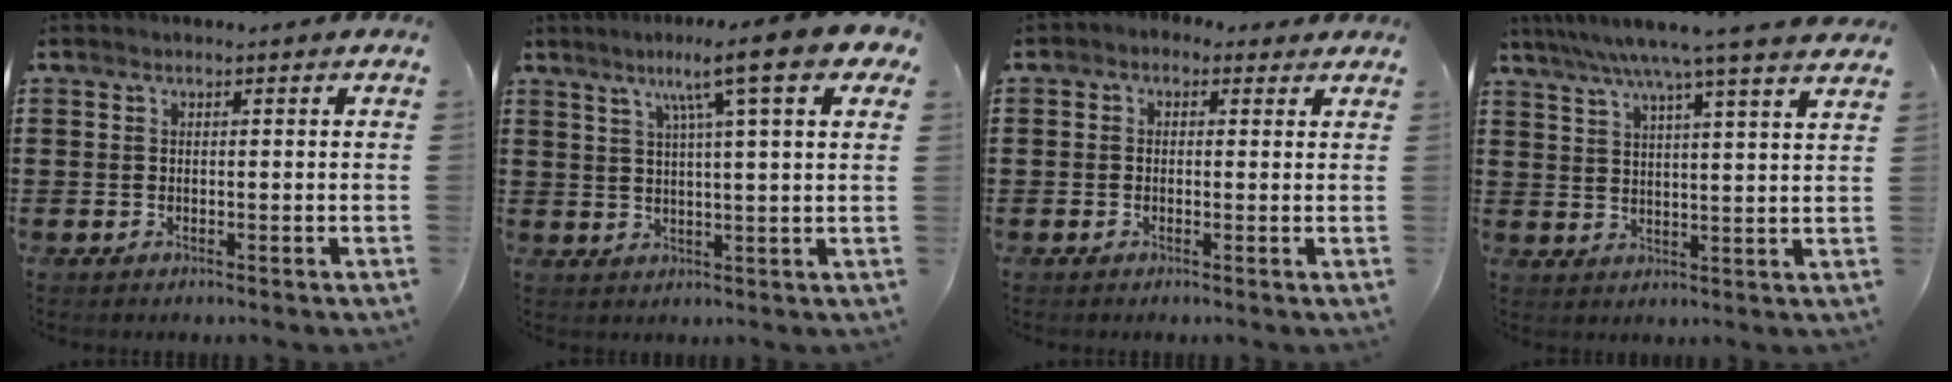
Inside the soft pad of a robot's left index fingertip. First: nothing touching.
{"total": 10.7, "force": [5.7, 0.4, 9.0], "torque": [-0.163, -0.007, 0.087]}
{"total": 1.5, "force": [-0.1, 1.4, 0.4], "torque": [-0.012, 0.009, -0.005]}
{"total": 7.3, "force": [6.0, -1.0, 4.1], "torque": [-0.097, -0.027, 0.102]}